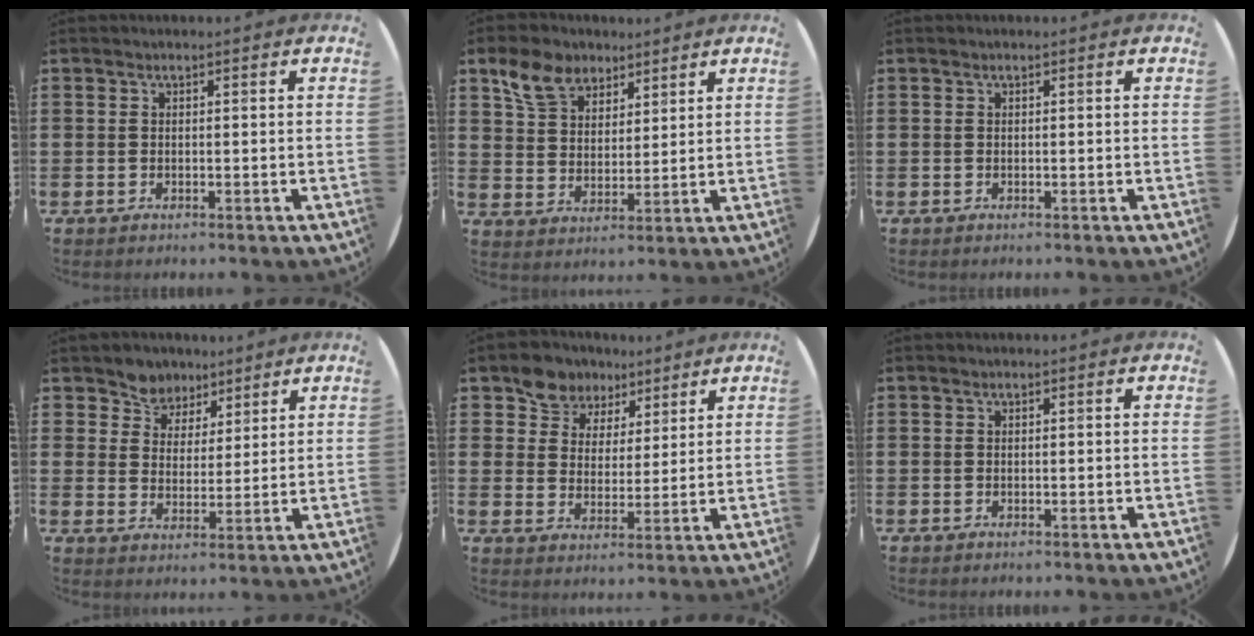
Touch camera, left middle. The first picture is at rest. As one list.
[{"total": 6.6, "force": [5.0, 3.9, 2.0], "torque": [-0.051, 0.000, 0.095]}, {"total": 0.0}, {"total": 5.1, "force": [4.3, 2.8, -0.3], "torque": [-0.022, -0.011, 0.077]}, {"total": 6.7, "force": [5.4, 4.0, 0.1], "torque": [-0.037, -0.011, 0.100]}, {"total": 0.0}]